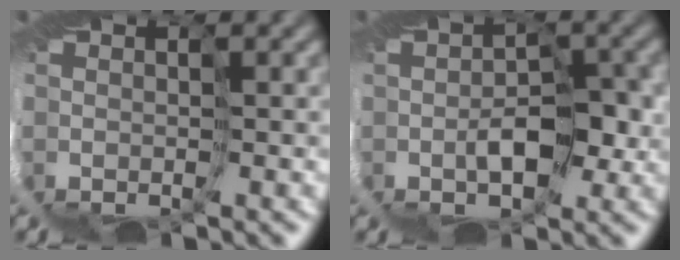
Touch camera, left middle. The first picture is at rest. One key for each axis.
{"total": 1.4, "fx": -0.2, "fy": 0.0, "fz": 1.4, "tx": -0.022, "ty": 0.008, "tz": -0.006}